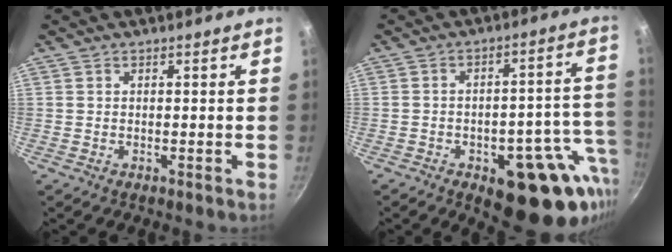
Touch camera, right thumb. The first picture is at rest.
{"total": 19.5, "force": [-7.4, 9.4, 15.4], "torque": [-0.127, 0.025, -0.089]}